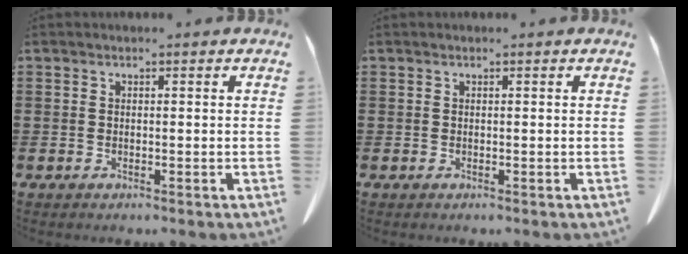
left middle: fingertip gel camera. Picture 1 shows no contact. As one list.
[{"total": 0.0}]